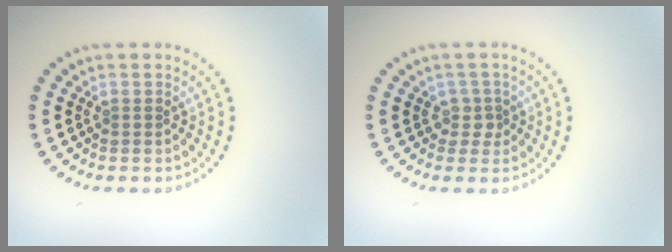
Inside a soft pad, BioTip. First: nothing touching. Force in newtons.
{"total": 1.5, "press": 1.2, "slide": 1.0}